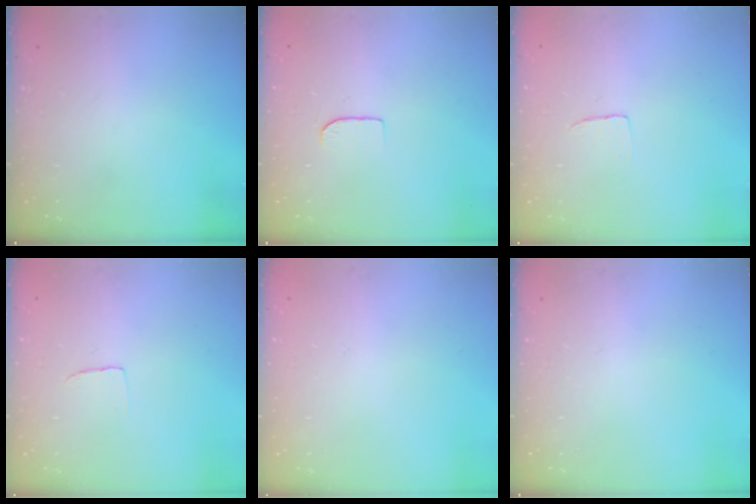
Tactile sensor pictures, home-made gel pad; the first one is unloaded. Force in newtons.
{"total": 5.0, "press": 5.0, "slide": 0.5}
{"total": 2.4, "press": 2.4, "slide": 0.1}
{"total": 2.4, "press": 2.4, "slide": 0.1}
{"total": 0.0}
{"total": 0.0}